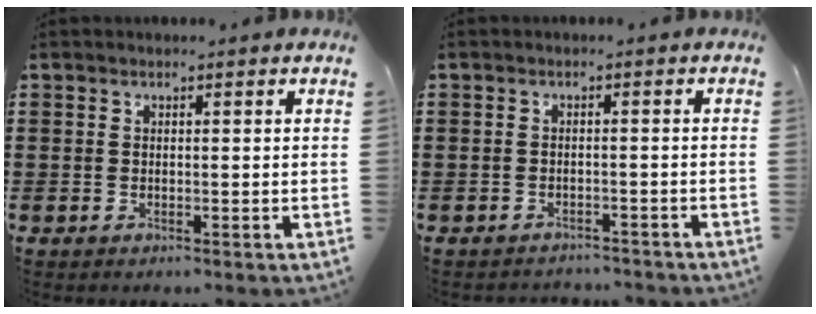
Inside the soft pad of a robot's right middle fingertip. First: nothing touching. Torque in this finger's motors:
{"motor_torque": [-1.24, 0.89, -0.78, -0.21]}